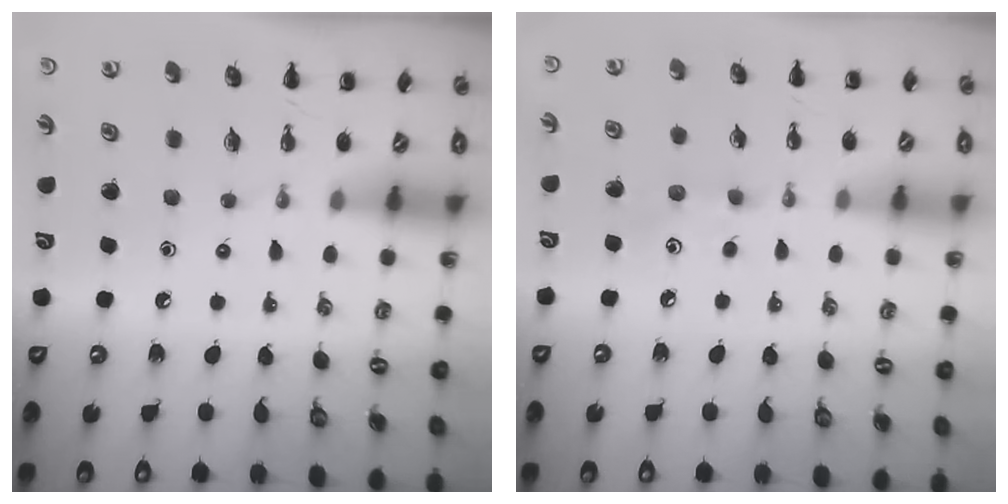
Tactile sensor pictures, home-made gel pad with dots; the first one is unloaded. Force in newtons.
{"total": 4.5, "press": 4.3, "slide": 1.3}